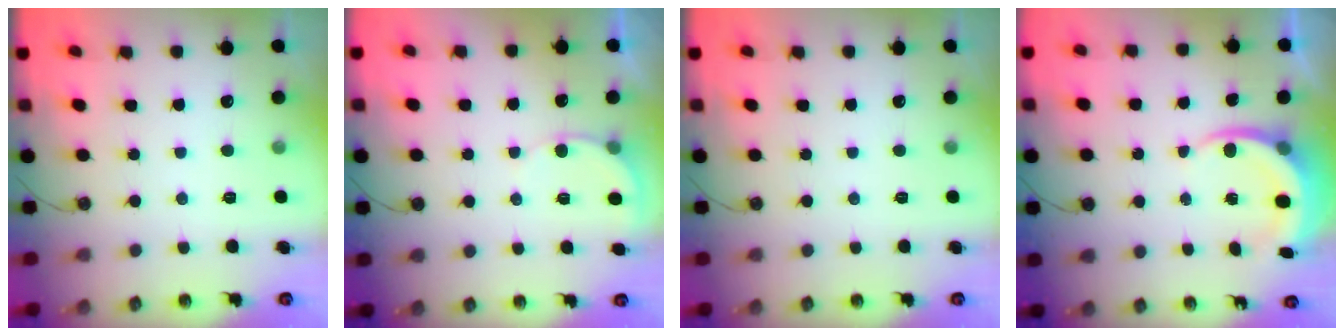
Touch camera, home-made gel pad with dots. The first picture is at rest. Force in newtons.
{"total": 3.8, "press": 3.8, "slide": 0.4}
{"total": 0.0}
{"total": 6.2, "press": 6.2, "slide": 0.7}